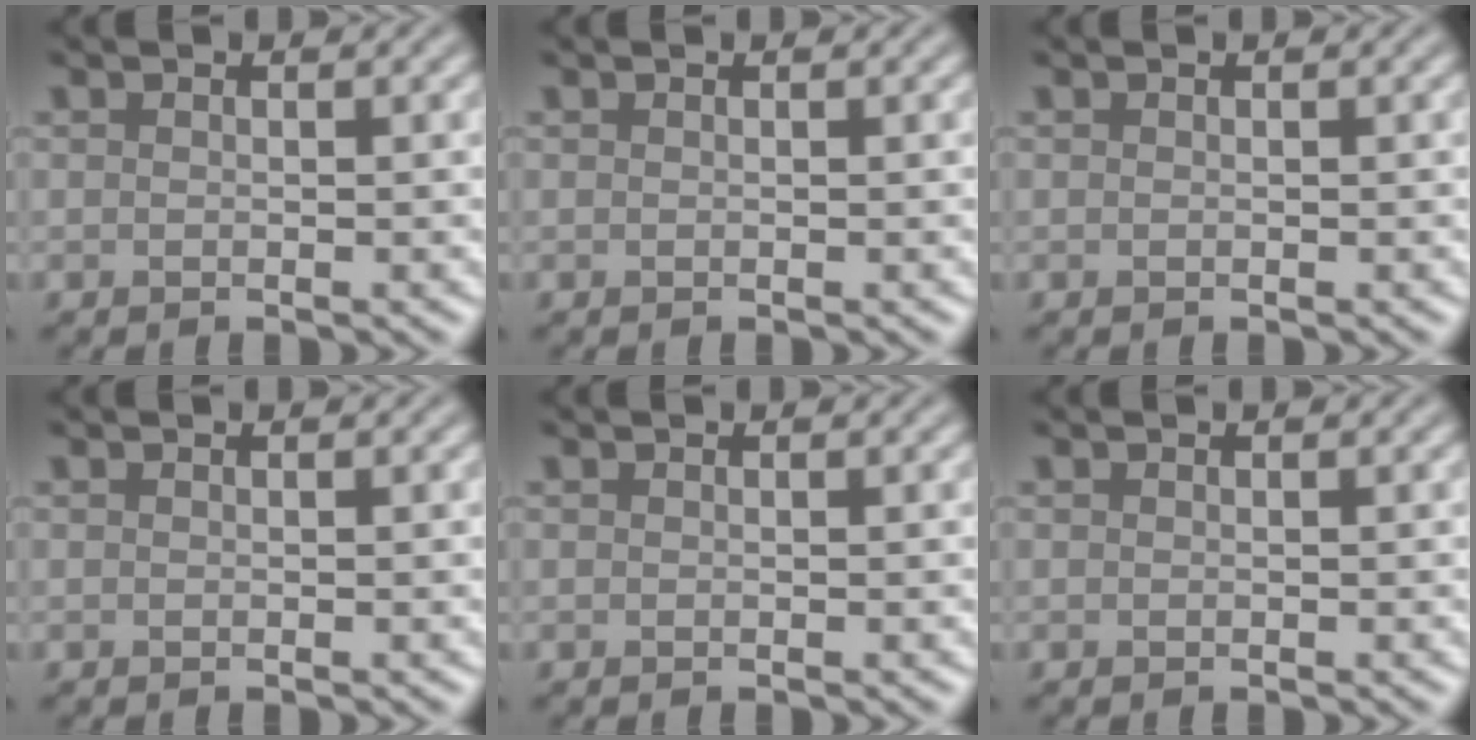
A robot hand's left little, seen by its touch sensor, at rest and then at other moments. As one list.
[{"total": 0.0}, {"total": 0.0}, {"total": 0.0}, {"total": 0.0}, {"total": 0.0}]